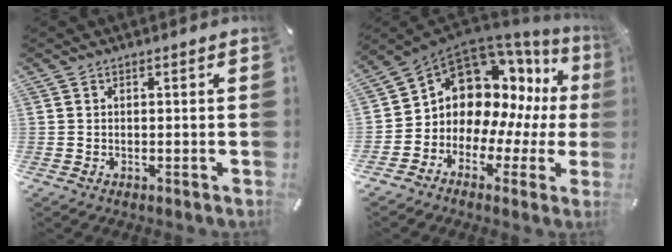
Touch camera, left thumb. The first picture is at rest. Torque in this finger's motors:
{"motor_torque": [0.29, 1.79, 1.07, 0.84, 0.14]}